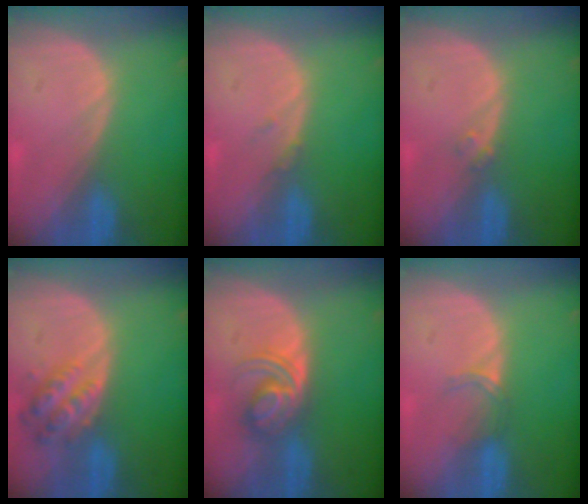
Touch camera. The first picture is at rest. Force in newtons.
{"total": 0.8, "press": 0.8, "slide": 0.1}
{"total": 1.2, "press": 1.1, "slide": 0.6}
{"total": 6.0, "press": 5.6, "slide": 2.3}
{"total": 5.7, "press": 5.4, "slide": 1.9}
{"total": 2.2, "press": 1.7, "slide": 1.3}